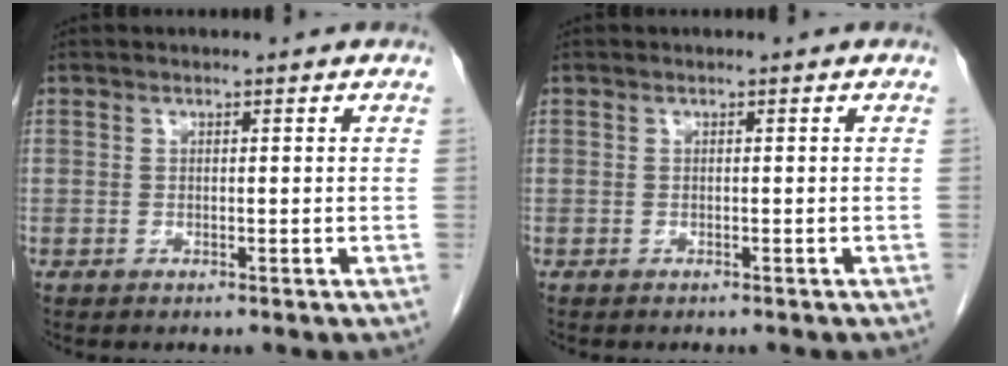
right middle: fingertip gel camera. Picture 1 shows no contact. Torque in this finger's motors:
{"motor_torque": [0.08, -0.02, 0.00, 0.00]}